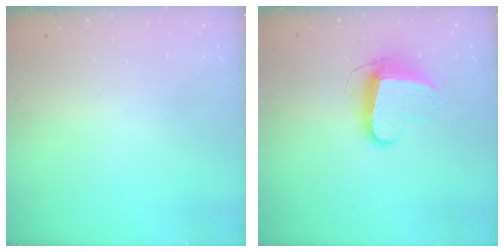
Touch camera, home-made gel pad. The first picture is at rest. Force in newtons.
{"total": 9.8, "press": 9.8, "slide": 0.4}